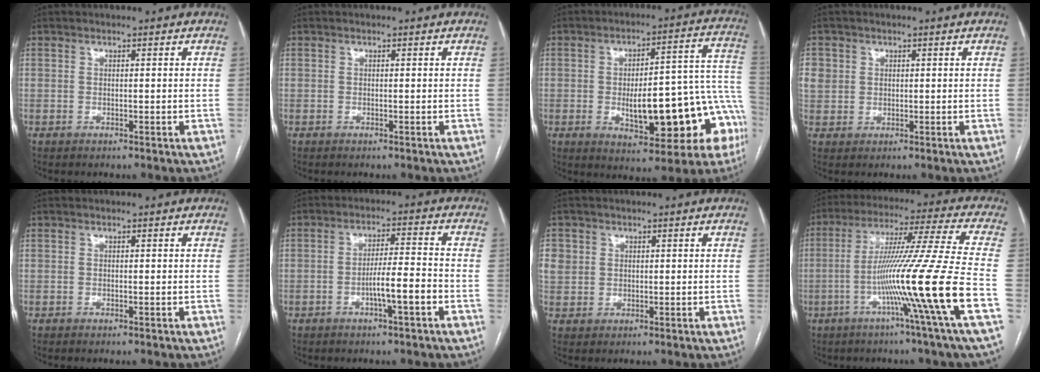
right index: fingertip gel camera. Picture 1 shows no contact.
{"total": 0.0}
{"total": 19.3, "force": [-5.0, 6.3, 17.6], "torque": [-0.154, 0.046, -0.046]}
{"total": 5.3, "force": [1.3, 4.9, 1.6], "torque": [-0.049, 0.015, 0.035]}
{"total": 0.0}
{"total": 5.9, "force": [-2.4, 0.2, 5.3], "torque": [-0.093, 0.007, -0.040]}
{"total": 5.4, "force": [1.4, 5.0, 1.6], "torque": [-0.051, 0.015, 0.035]}
{"total": 19.8, "force": [-5.8, -3.7, 18.6], "torque": [-0.327, -0.025, -0.112]}